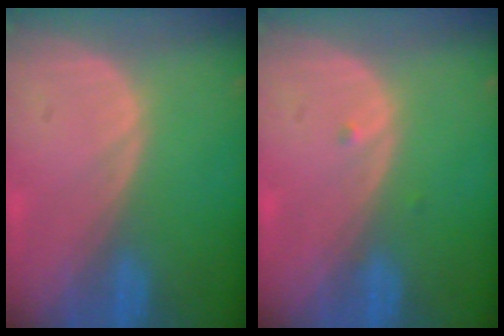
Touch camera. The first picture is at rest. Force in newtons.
{"total": 0.6, "press": 0.5, "slide": 0.3}